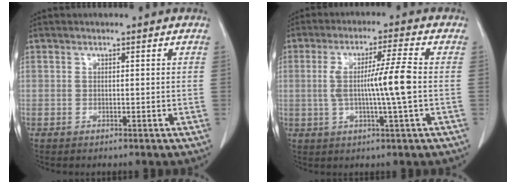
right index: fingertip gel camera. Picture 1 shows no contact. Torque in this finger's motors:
{"motor_torque": [1.19, 0.11, 0.51, 0.19]}